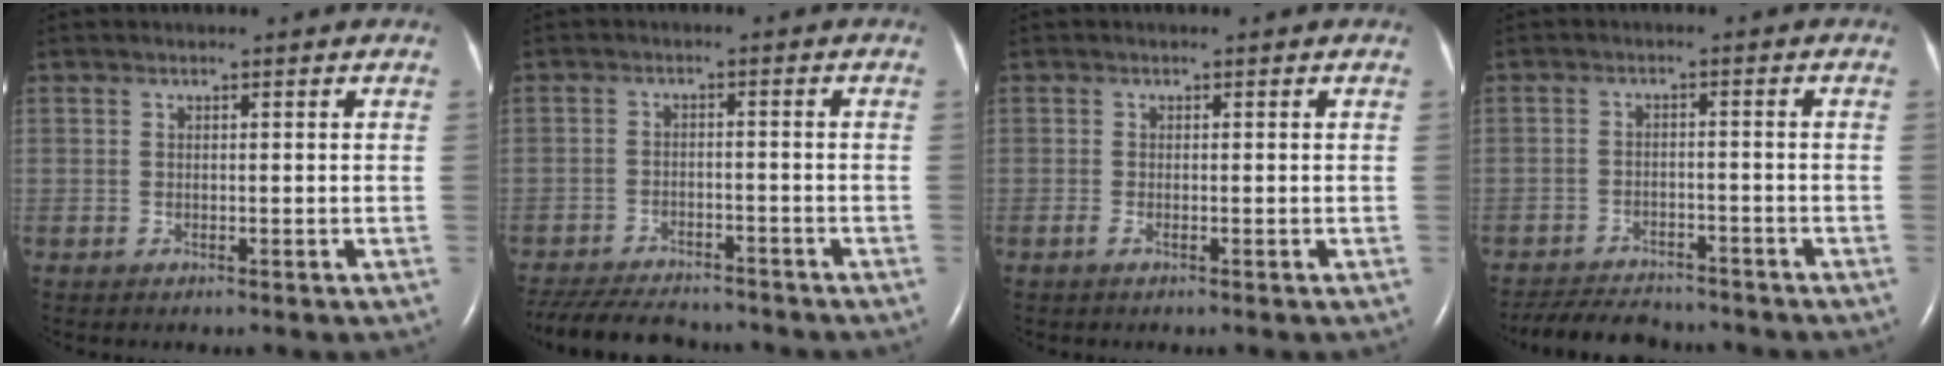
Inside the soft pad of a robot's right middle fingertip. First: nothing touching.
{"total": 12.6, "force": [-11.3, 3.0, 4.7], "torque": [-0.095, -0.012, -0.166]}
{"total": 0.6, "force": [-0.4, 0.0, 0.5], "torque": [-0.011, -0.002, -0.008]}
{"total": 8.6, "force": [-8.1, 2.0, 2.2], "torque": [-0.038, -0.006, -0.122]}